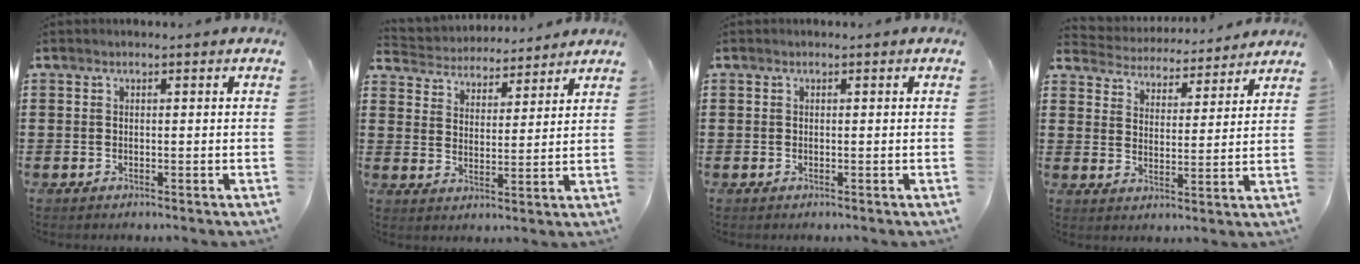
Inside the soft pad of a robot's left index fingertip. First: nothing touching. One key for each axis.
{"total": 4.3, "fx": 4.2, "fy": 0.6, "fz": -0.3, "tx": -0.020, "ty": -0.029, "tz": 0.072}
{"total": 0.0}
{"total": 4.2, "fx": 4.2, "fy": 0.1, "fz": -0.4, "tx": -0.019, "ty": -0.035, "tz": 0.068}